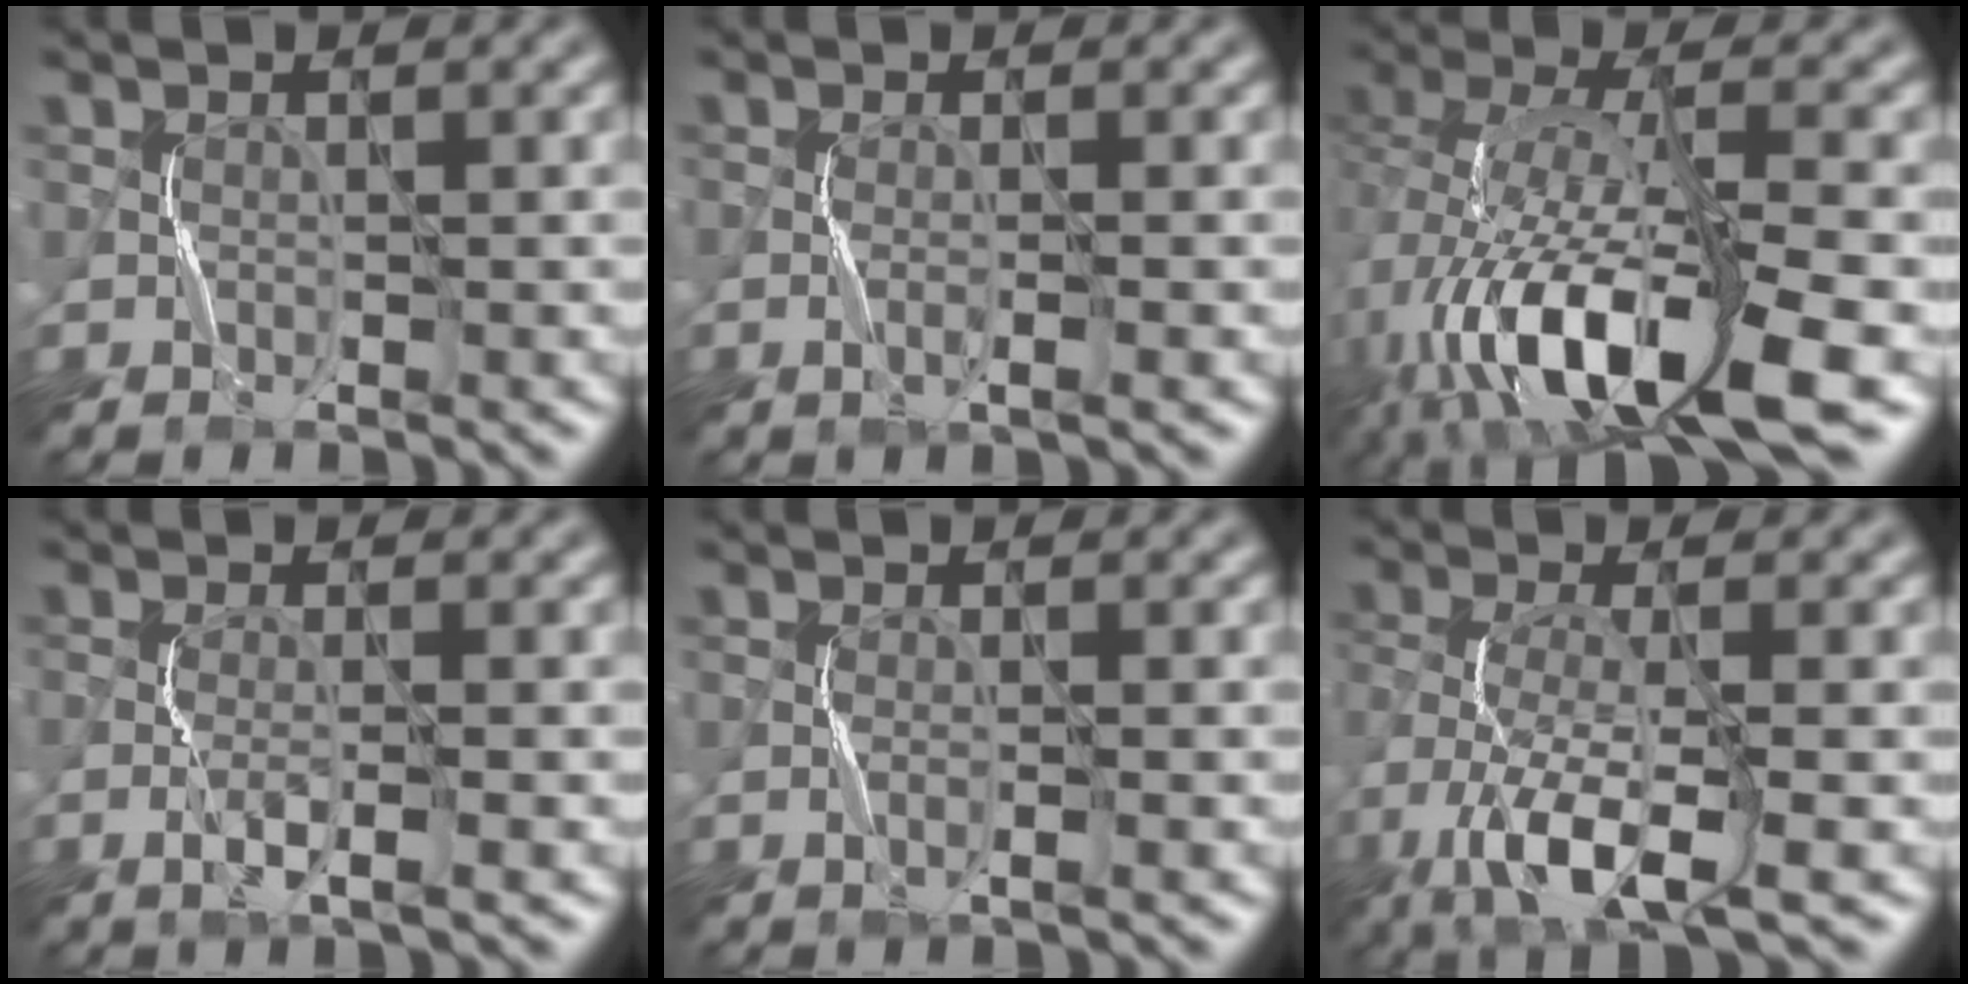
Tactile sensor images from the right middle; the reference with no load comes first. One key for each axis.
{"total": 1.4, "fx": -0.3, "fy": 0.4, "fz": 1.3, "tx": -0.019, "ty": 0.004, "tz": -0.011}
{"total": 12.5, "fx": -5.6, "fy": 4.5, "fz": 10.3, "tx": -0.198, "ty": -0.005, "tz": -0.099}
{"total": 2.1, "fx": -0.8, "fy": 0.4, "fz": 1.9, "tx": -0.034, "ty": 0.004, "tz": -0.025}
{"total": 1.1, "fx": -0.1, "fy": 0.3, "fz": 1.0, "tx": -0.015, "ty": 0.004, "tz": -0.006}
{"total": 8.6, "fx": -4.5, "fy": 2.9, "fz": 6.7, "tx": -0.140, "ty": -0.010, "tz": -0.085}